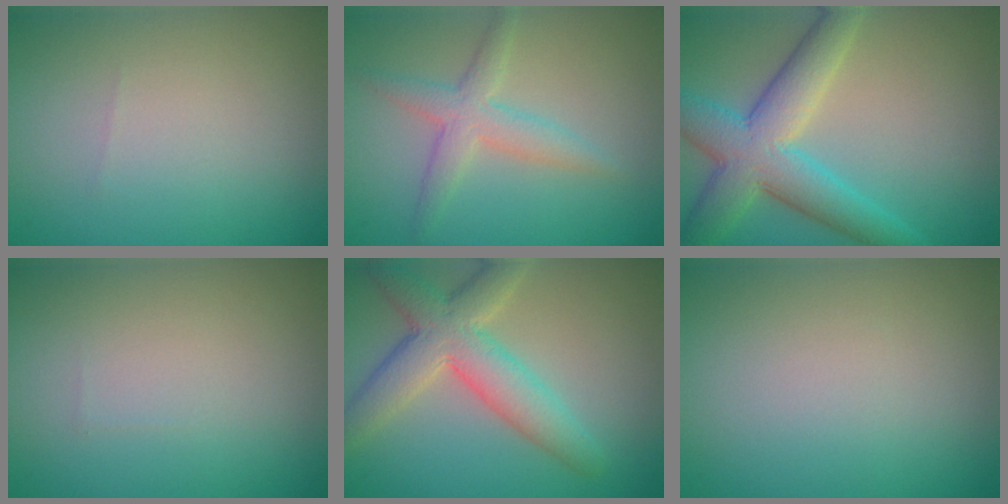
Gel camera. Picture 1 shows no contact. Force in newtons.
{"total": 2.9, "press": 2.9, "slide": 0.1}
{"total": 7.3, "press": 7.3, "slide": 0.3}
{"total": 0.0}
{"total": 5.8, "press": 5.8, "slide": 0.3}
{"total": 0.0}